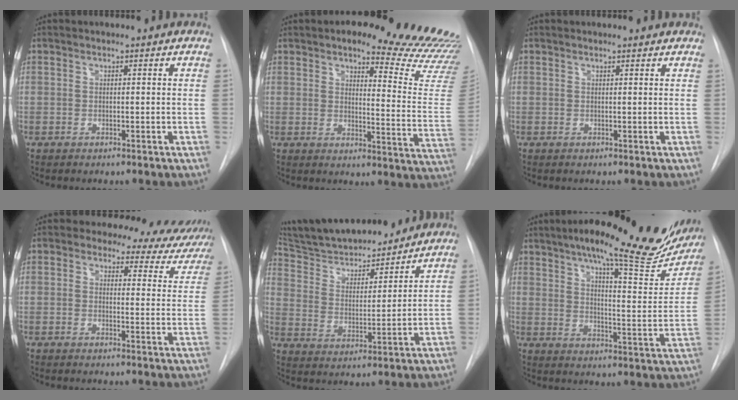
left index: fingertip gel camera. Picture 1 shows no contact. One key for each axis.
{"total": 20.0, "fx": 18.4, "fy": 2.4, "fz": 7.5, "tx": -0.073, "ty": -0.116, "tz": 0.196}
{"total": 1.6, "fx": 1.5, "fy": 0.4, "fz": 0.4, "tx": -0.014, "ty": 0.009, "tz": 0.014}
{"total": 12.7, "fx": 11.5, "fy": 4.7, "fz": 2.6, "tx": 0.004, "ty": -0.034, "tz": 0.097}
{"total": 18.8, "fx": 17.2, "fy": 3.6, "fz": 6.9, "tx": -0.112, "ty": 0.006, "tz": 0.278}
{"total": 25.5, "fx": 20.4, "fy": 4.9, "fz": 14.6, "tx": -0.206, "ty": -0.026, "tz": 0.254}